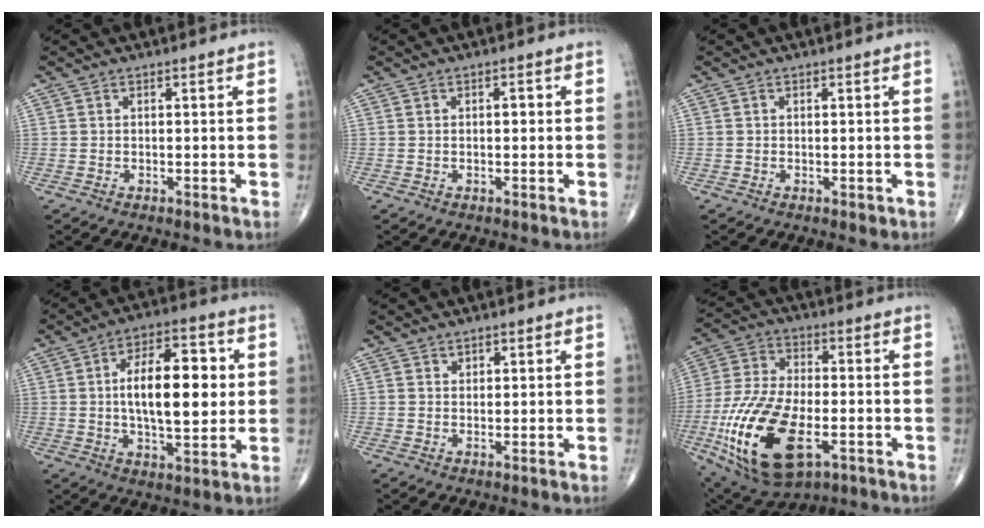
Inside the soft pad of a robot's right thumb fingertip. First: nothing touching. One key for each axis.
{"total": 1.4, "fx": 0.1, "fy": 0.7, "fz": 1.2, "tx": -0.015, "ty": 0.004, "tz": 0.001}
{"total": 0.5, "fx": 0.0, "fy": 0.4, "fz": 0.4, "tx": -0.004, "ty": -0.001, "tz": 0.001}
{"total": 16.5, "fx": 1.7, "fy": 7.4, "fz": 14.6, "tx": -0.209, "ty": 0.007, "tz": 0.024}
{"total": 1.2, "fx": 0.8, "fy": 0.8, "fz": 0.3, "tx": 0.006, "ty": -0.005, "tz": 0.011}
{"total": 21.9, "fx": -7.0, "fy": 10.8, "fz": 17.8, "tx": -0.364, "ty": 0.006, "tz": -0.112}